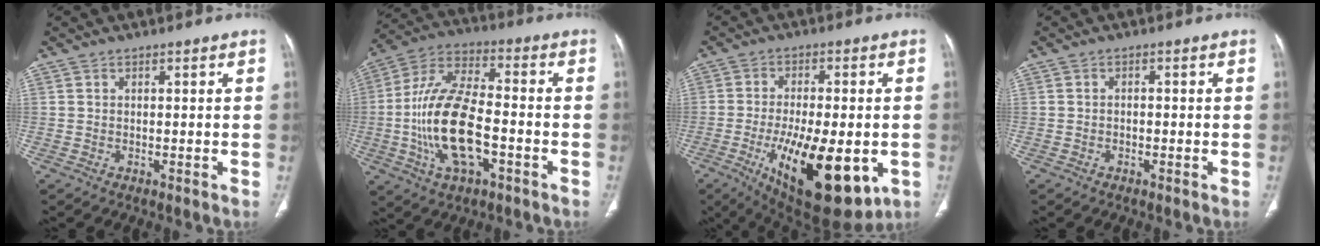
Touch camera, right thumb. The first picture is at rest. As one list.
[{"total": 17.9, "force": [-4.1, 8.3, 15.3], "torque": [-0.302, 0.029, -0.074]}, {"total": 21.5, "force": [-6.6, 8.8, 18.5], "torque": [-0.280, -0.015, -0.080]}, {"total": 0.7, "force": [-0.3, 0.5, 0.4], "torque": [-0.005, 0.003, -0.007]}]